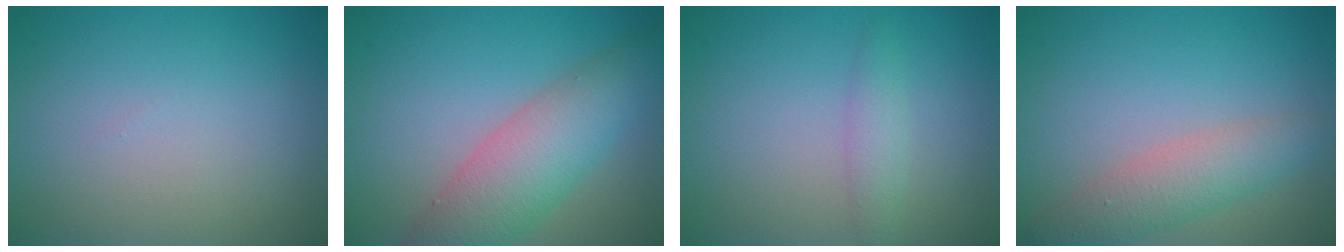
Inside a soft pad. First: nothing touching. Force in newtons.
{"total": 6.5, "press": 6.5, "slide": 0.2}
{"total": 1.7, "press": 1.7, "slide": 0.1}
{"total": 3.7, "press": 3.7, "slide": 0.2}